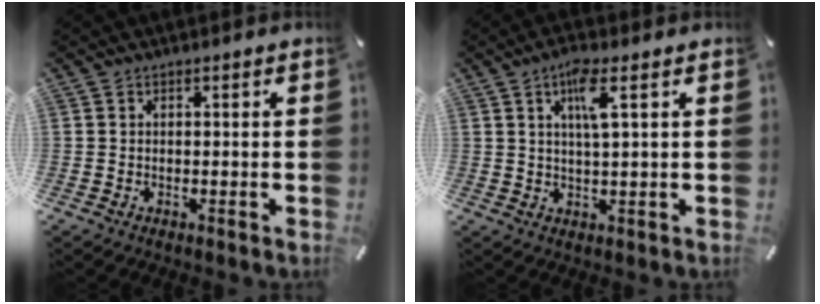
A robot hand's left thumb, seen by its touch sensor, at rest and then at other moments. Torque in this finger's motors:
{"motor_torque": [0.43, 0.34, 0.02, -0.30, 0.23]}